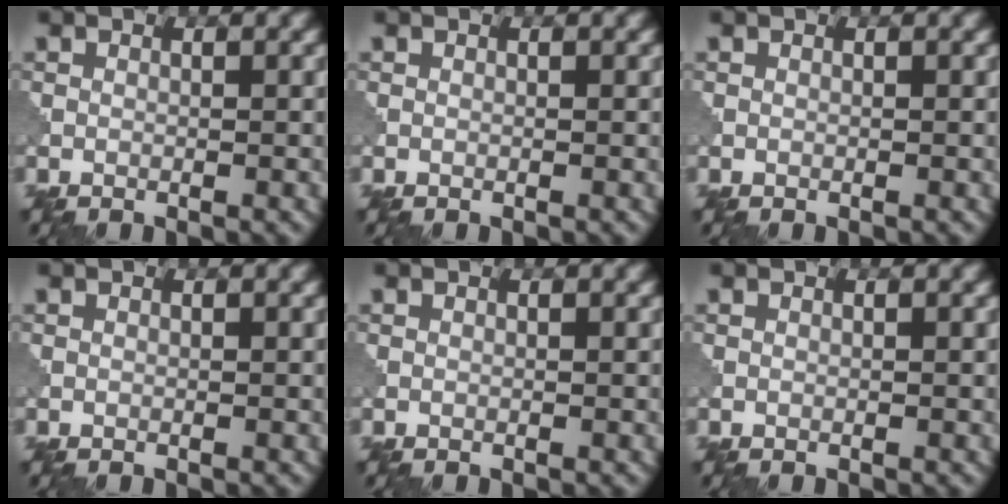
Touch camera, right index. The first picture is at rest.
{"total": 0.0}
{"total": 0.0}
{"total": 0.0}
{"total": 0.0}
{"total": 0.0}